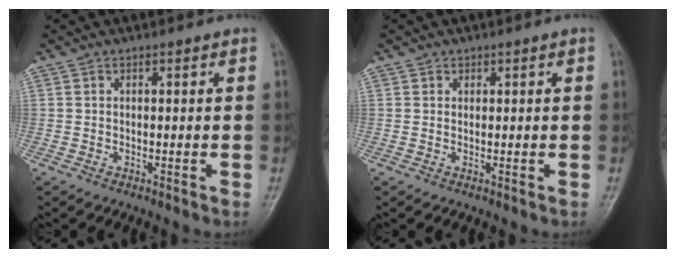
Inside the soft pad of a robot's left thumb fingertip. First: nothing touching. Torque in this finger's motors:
{"motor_torque": [0.02, 0.09, 0.14, -0.01, 0.00]}